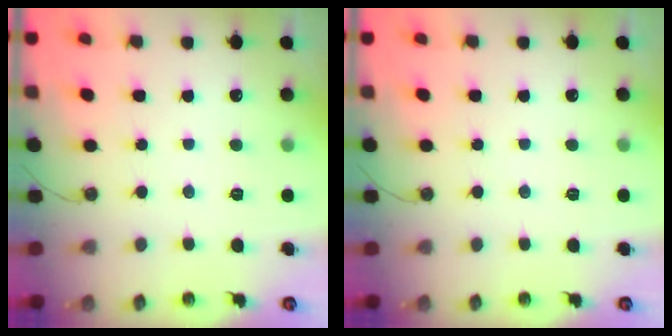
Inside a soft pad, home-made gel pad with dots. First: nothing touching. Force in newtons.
{"total": 0.0}